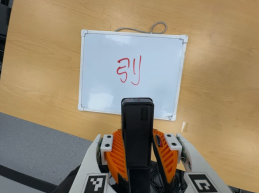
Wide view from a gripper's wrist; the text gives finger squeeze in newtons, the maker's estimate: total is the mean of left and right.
{"total": 5.0, "left": 3.6, "right": 6.3}